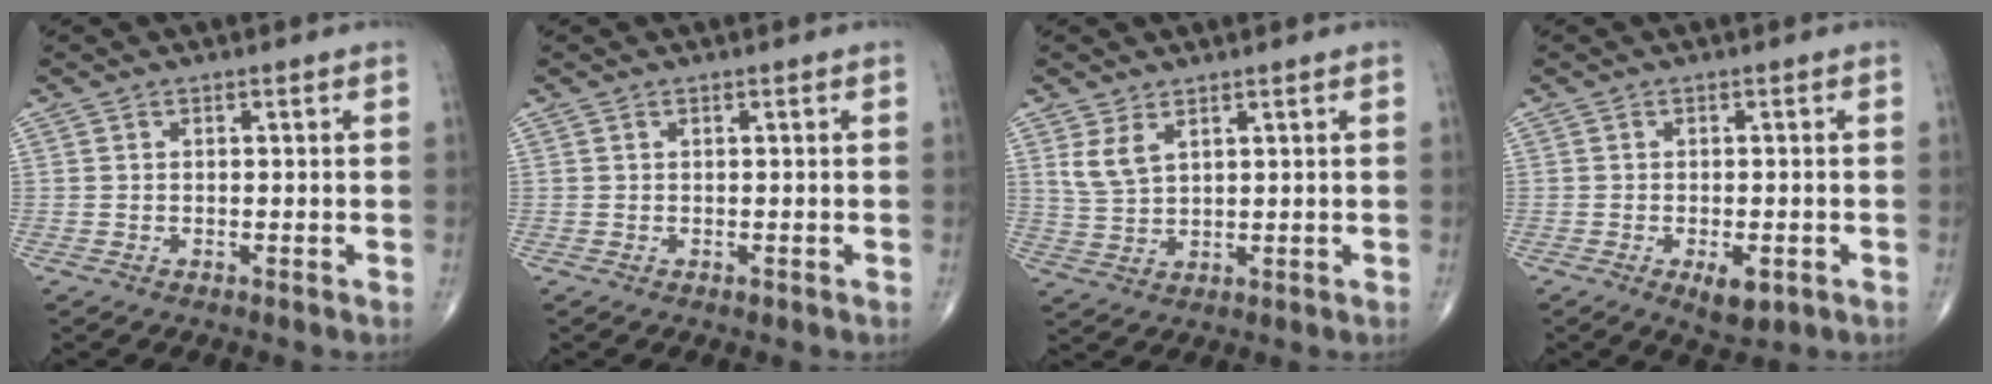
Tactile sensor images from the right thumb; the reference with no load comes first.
{"total": 0.6, "force": [0.0, 0.4, 0.5], "torque": [-0.008, -0.001, 0.002]}
{"total": 4.5, "force": [2.3, 2.3, 3.1], "torque": [-0.061, -0.010, 0.056]}
{"total": 4.6, "force": [-1.8, 2.1, 3.7], "torque": [-0.049, -0.004, -0.018]}